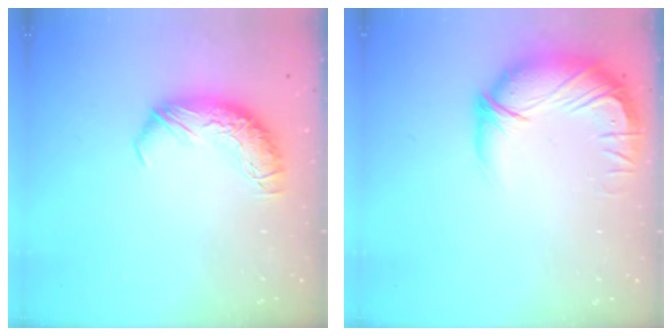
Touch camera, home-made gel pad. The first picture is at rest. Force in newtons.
{"total": 2.9, "press": 0.1, "slide": 2.9}